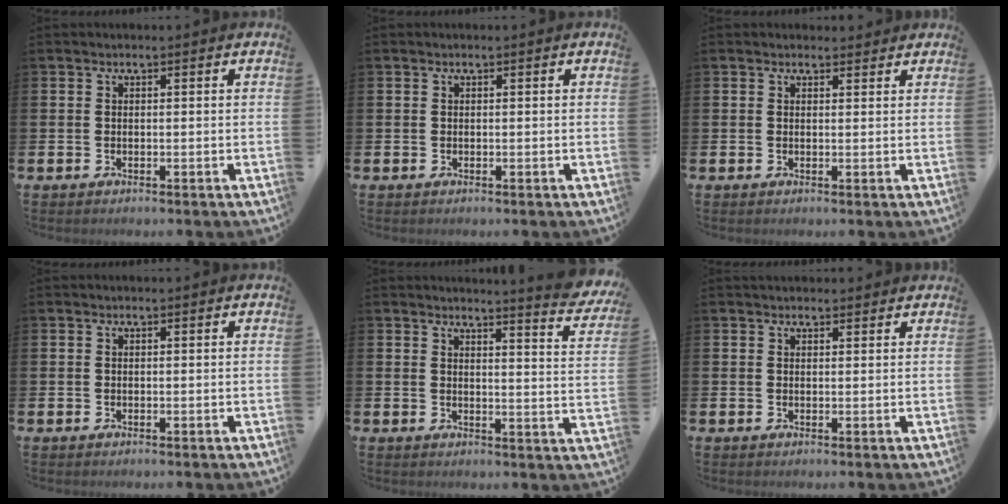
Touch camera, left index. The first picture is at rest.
{"total": 0.0}
{"total": 1.2, "force": [1.1, 0.6, 0.1], "torque": [0.018, -0.003, 0.016]}
{"total": 0.0}
{"total": 4.0, "force": [3.8, -0.4, 1.0], "torque": [-0.007, -0.045, 0.057]}
{"total": 1.4, "force": [1.3, 0.6, 0.1], "torque": [0.006, 0.001, 0.022]}